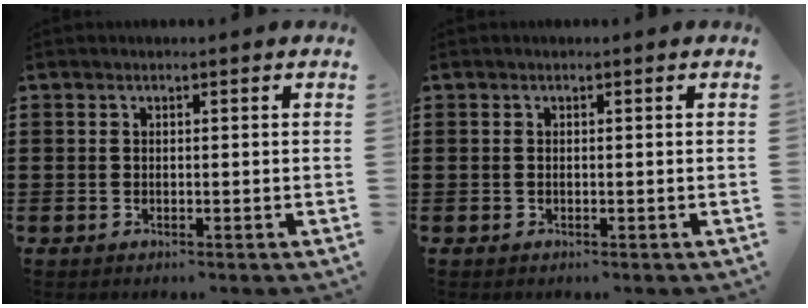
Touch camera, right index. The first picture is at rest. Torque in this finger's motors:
{"motor_torque": [2.14, 0.00, 0.02, 0.00]}